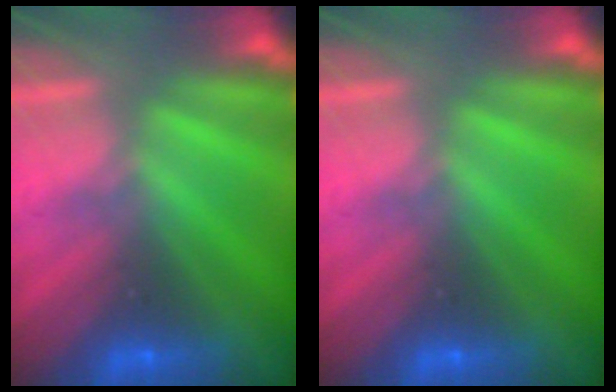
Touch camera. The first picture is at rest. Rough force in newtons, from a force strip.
{"total": 0.0}